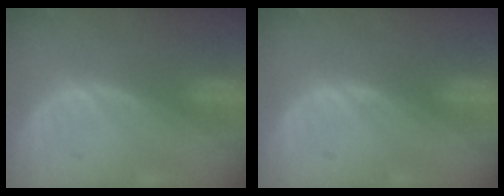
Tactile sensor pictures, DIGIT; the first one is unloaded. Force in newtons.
{"total": 0.6, "press": 0.2, "slide": 0.5}